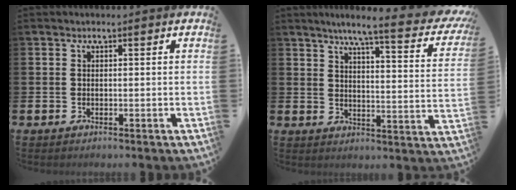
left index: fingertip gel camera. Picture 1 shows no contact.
{"total": 6.6, "force": [5.5, 0.1, 3.7], "torque": [-0.073, -0.048, 0.080]}